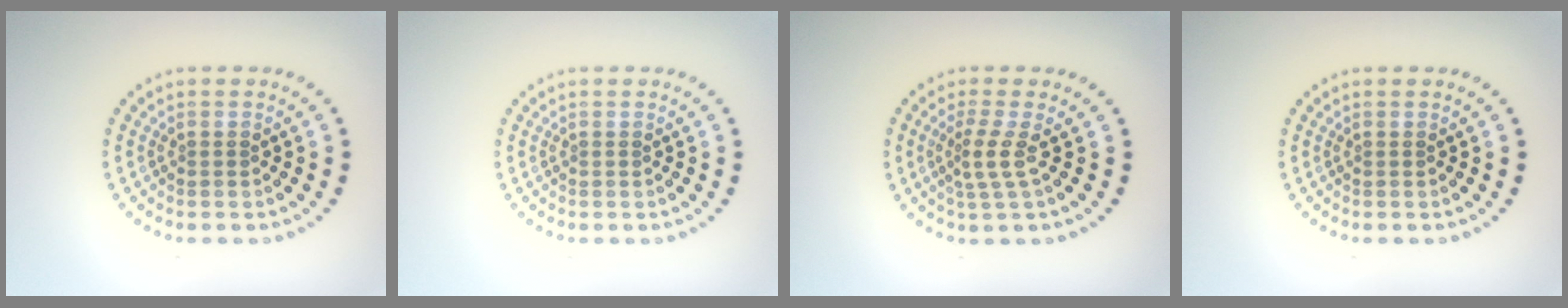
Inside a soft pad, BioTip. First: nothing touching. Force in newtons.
{"total": 0.0}
{"total": 2.2, "press": 1.5, "slide": 1.7}
{"total": 0.0}